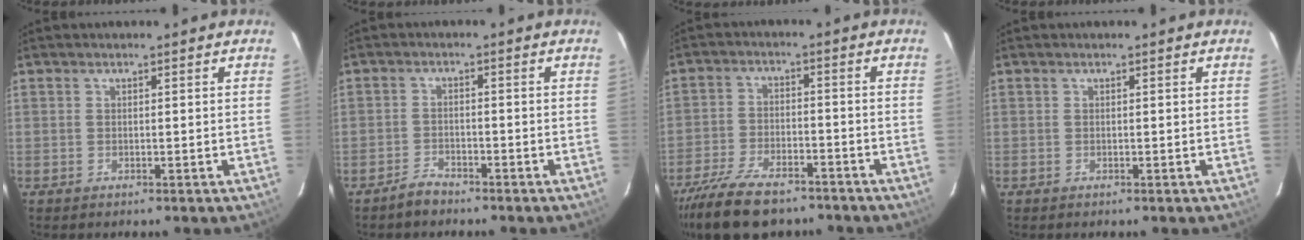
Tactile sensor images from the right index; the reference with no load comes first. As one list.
[{"total": 2.9, "force": [-2.6, 1.3, 0.5], "torque": [-0.018, 0.008, -0.046]}, {"total": 15.5, "force": [-12.2, 6.0, 7.3], "torque": [-0.172, -0.019, -0.209]}, {"total": 0.0}]